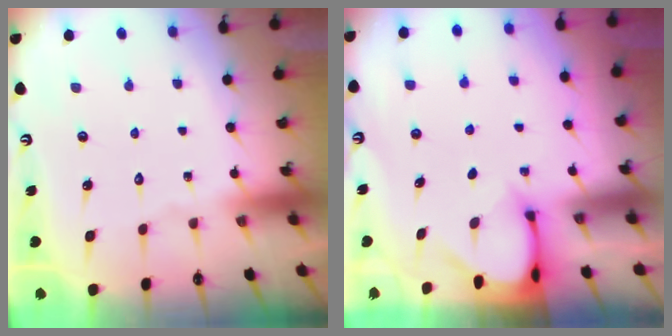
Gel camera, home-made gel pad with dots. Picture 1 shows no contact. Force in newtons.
{"total": 3.2, "press": 3.2, "slide": 0.3}